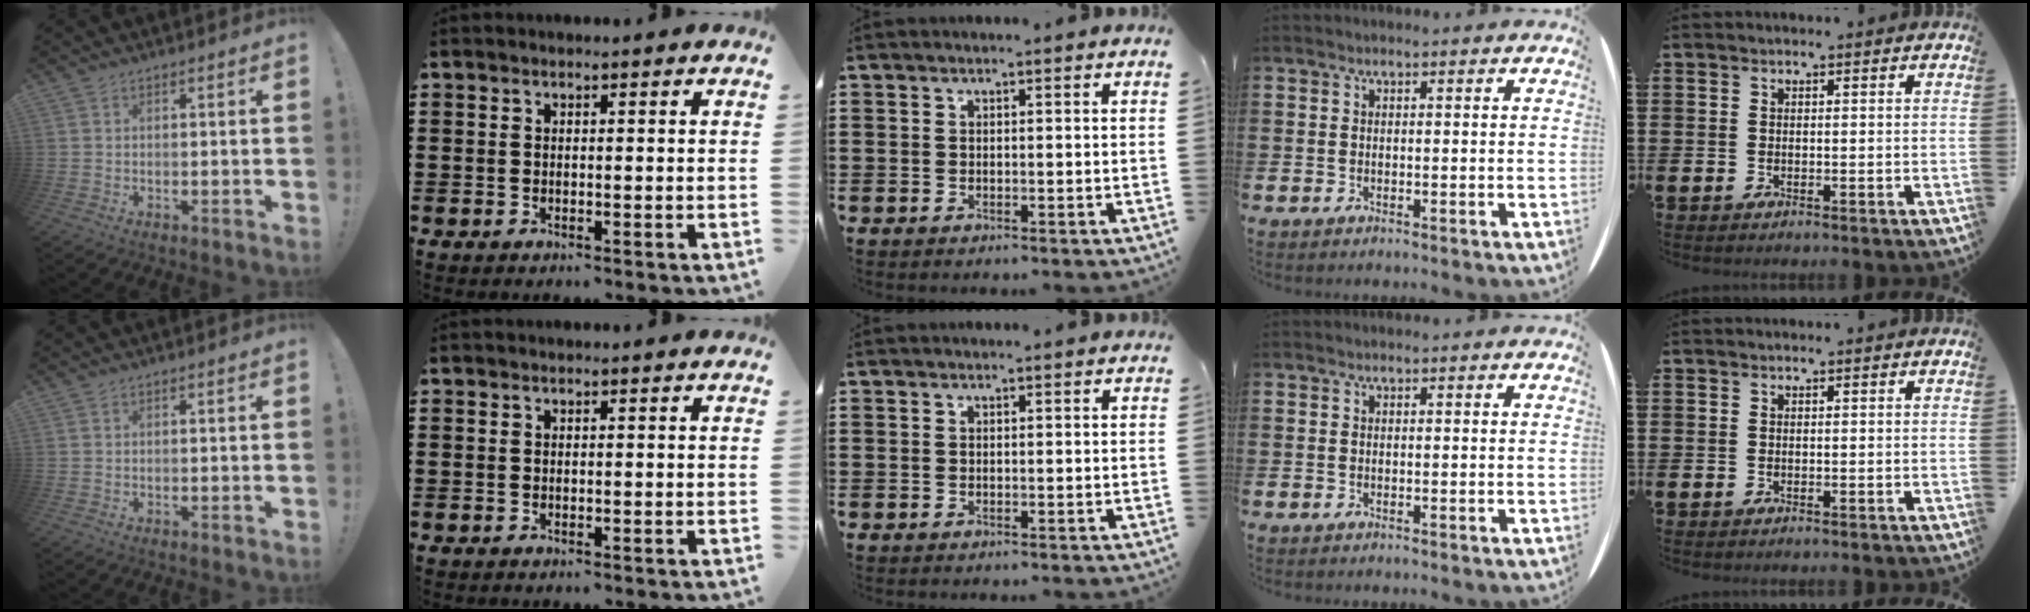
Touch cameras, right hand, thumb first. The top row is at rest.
{}